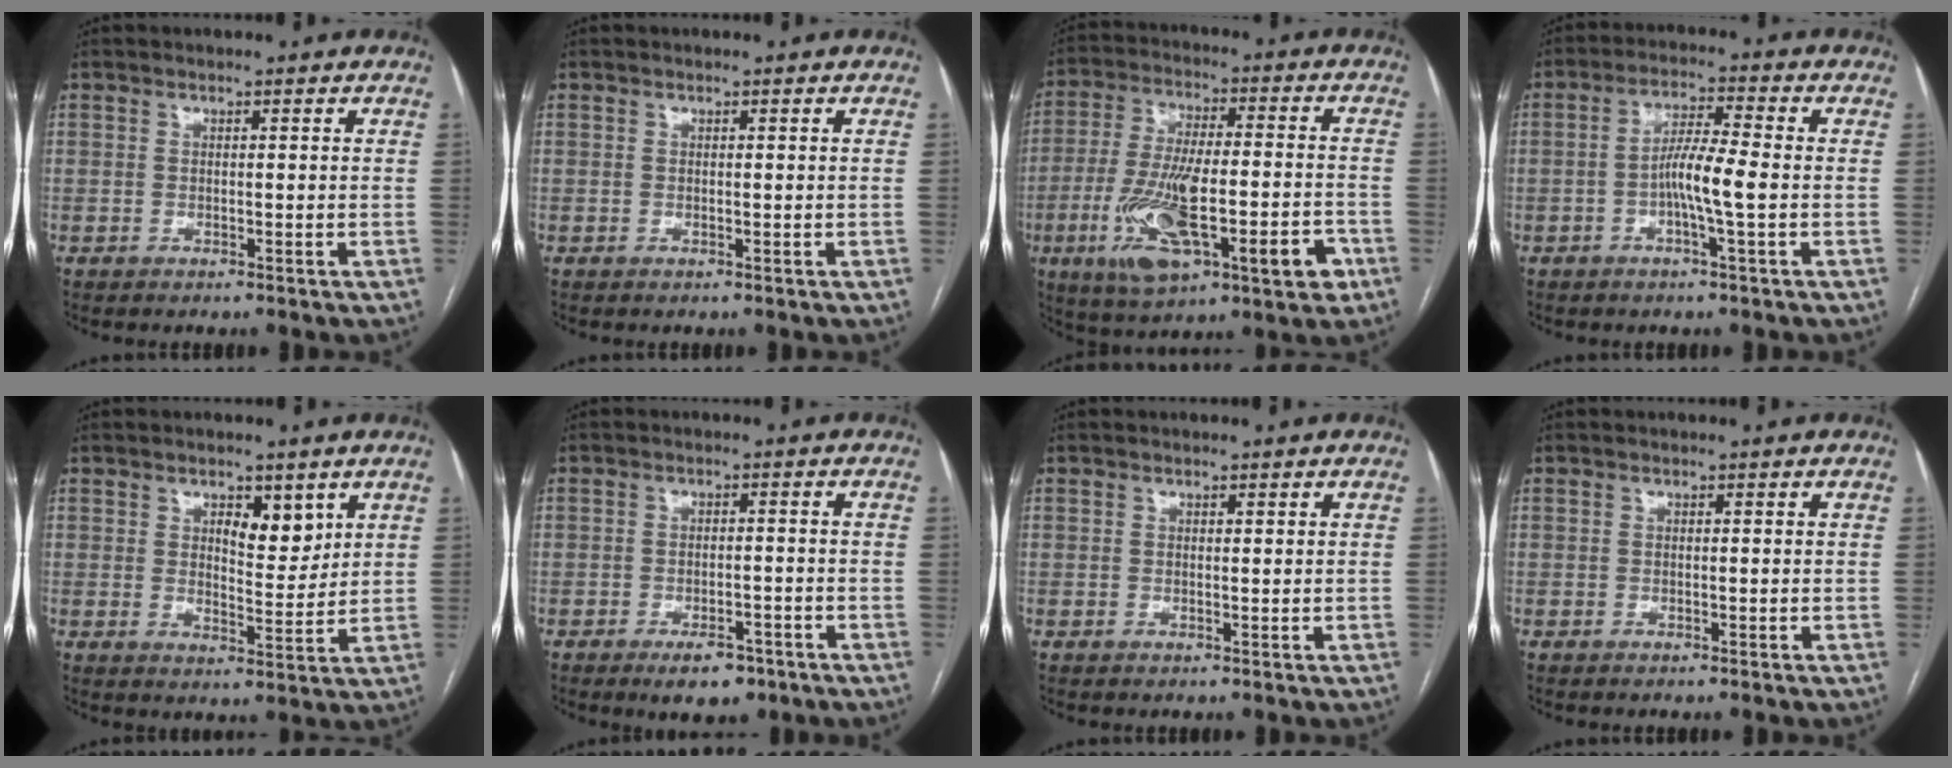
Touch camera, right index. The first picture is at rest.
{"total": 0.0}
{"total": 19.0, "force": [-7.1, 5.0, 16.9], "torque": [-0.297, -0.001, -0.105]}
{"total": 6.2, "force": [-1.4, 0.0, 6.0], "torque": [-0.117, 0.006, -0.028]}
{"total": 5.2, "force": [2.6, 2.3, 3.9], "torque": [-0.057, -0.004, 0.042]}
{"total": 5.3, "force": [-3.5, 2.4, 3.2], "torque": [-0.046, 0.002, -0.047]}
{"total": 0.0}
{"total": 0.0}